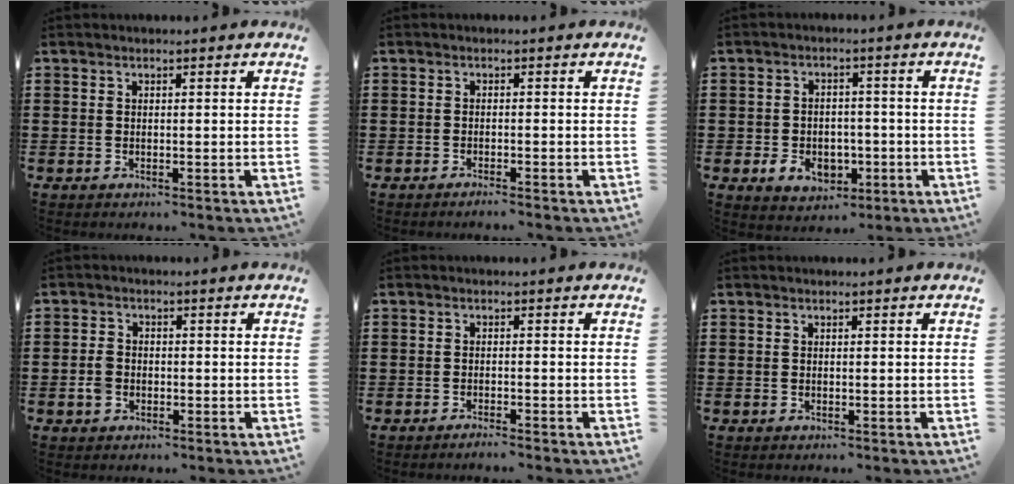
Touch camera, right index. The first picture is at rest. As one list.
[{"total": 1.2, "force": [-1.2, -0.3, 0.2], "torque": [-0.004, -0.001, -0.024]}, {"total": 5.0, "force": [-1.7, 4.0, 2.5], "torque": [-0.050, 0.004, -0.033]}, {"total": 2.4, "force": [-0.8, 1.8, 1.4], "torque": [-0.035, -0.001, -0.017]}, {"total": 1.3, "force": [-1.3, -0.3, 0.2], "torque": [-0.003, -0.002, -0.025]}, {"total": 0.0}]